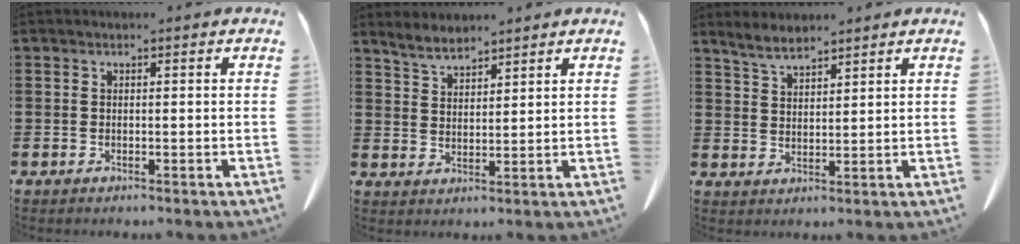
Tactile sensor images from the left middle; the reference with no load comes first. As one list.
[{"total": 3.8, "force": [3.5, 1.0, 1.1], "torque": [-0.033, -0.007, 0.066]}, {"total": 3.8, "force": [3.3, 0.9, 1.6], "torque": [-0.041, -0.006, 0.062]}]